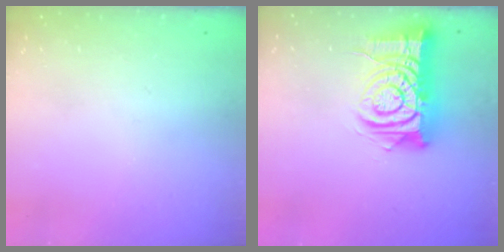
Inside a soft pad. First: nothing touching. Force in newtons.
{"total": 13.2, "press": 13.2, "slide": 1.5}